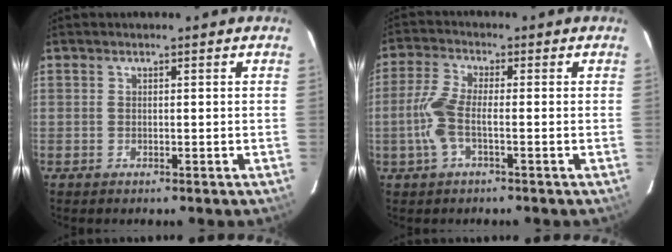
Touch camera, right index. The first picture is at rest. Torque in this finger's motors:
{"motor_torque": [0.91, -0.33, 0.55, 0.14]}